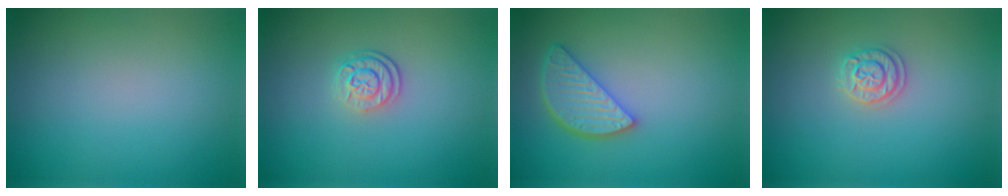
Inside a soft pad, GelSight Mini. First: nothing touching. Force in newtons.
{"total": 2.7, "press": 2.0, "slide": 1.8}
{"total": 3.7, "press": 3.2, "slide": 1.9}
{"total": 1.9, "press": 1.9, "slide": 0.2}